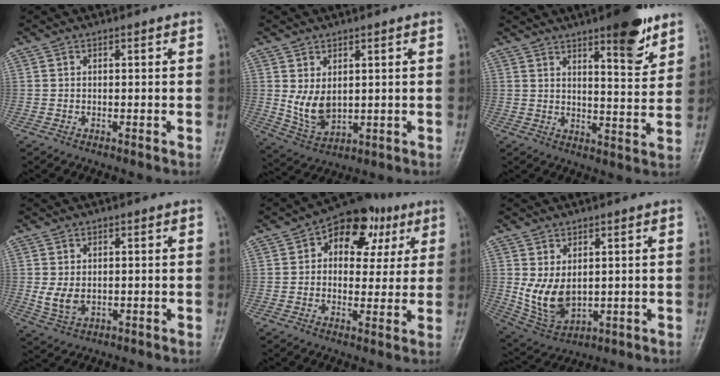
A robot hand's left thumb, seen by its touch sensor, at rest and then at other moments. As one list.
[{"total": 6.8, "force": [1.1, 4.5, 5.0], "torque": [-0.078, -0.016, 0.040]}, {"total": 10.4, "force": [6.7, 2.7, 7.5], "torque": [-0.086, -0.042, 0.094]}, {"total": 4.4, "force": [0.0, 3.1, 3.1], "torque": [-0.053, -0.008, 0.009]}, {"total": 13.9, "force": [5.3, 9.1, 9.1], "torque": [-0.073, 0.007, 0.073]}, {"total": 8.9, "force": [1.0, 5.8, 6.7], "torque": [-0.113, -0.016, 0.040]}]